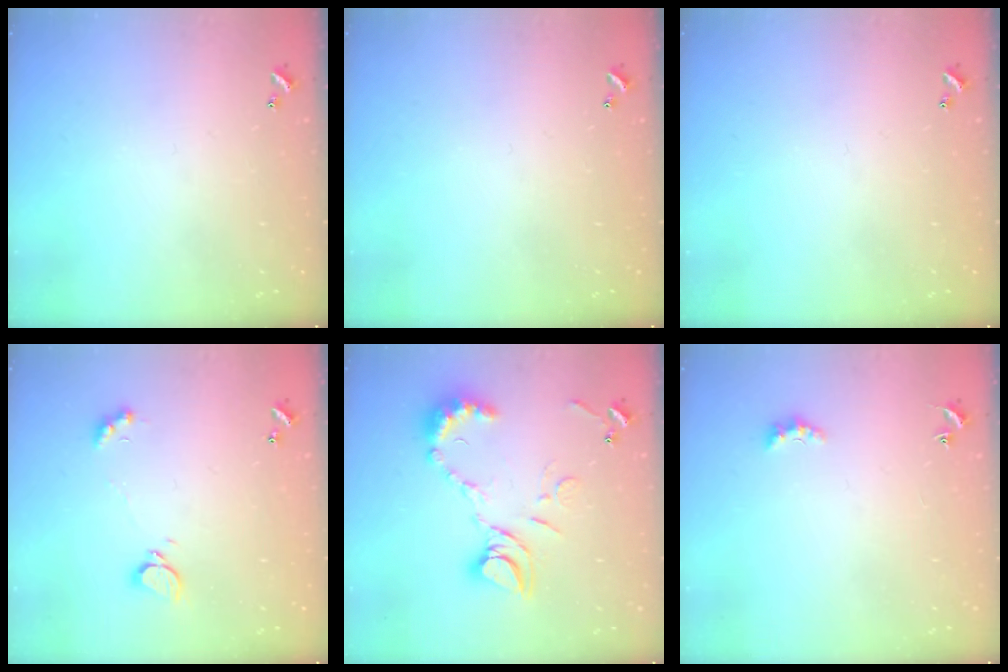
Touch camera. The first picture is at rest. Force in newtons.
{"total": 0.0}
{"total": 0.0}
{"total": 2.2, "press": 2.1, "slide": 0.5}
{"total": 13.5, "press": 13.4, "slide": 1.2}
{"total": 2.7, "press": 2.7, "slide": 0.6}